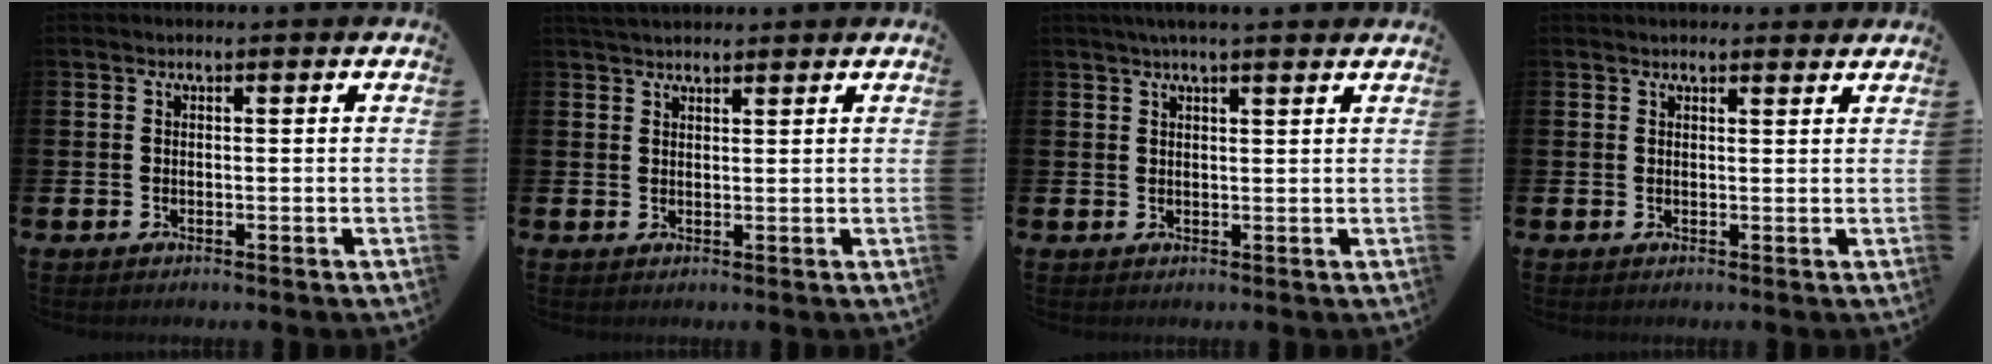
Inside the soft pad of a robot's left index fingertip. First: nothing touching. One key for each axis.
{"total": 2.5, "fx": 2.4, "fy": 0.6, "fz": 0.4, "tx": -0.004, "ty": -0.007, "tz": 0.042}
{"total": 2.9, "fx": 2.6, "fy": 0.1, "fz": 1.4, "tx": -0.025, "ty": -0.005, "tz": 0.044}
{"total": 1.4, "fx": 1.4, "fy": 0.2, "fz": 0.0, "tx": 0.006, "ty": -0.004, "tz": 0.025}